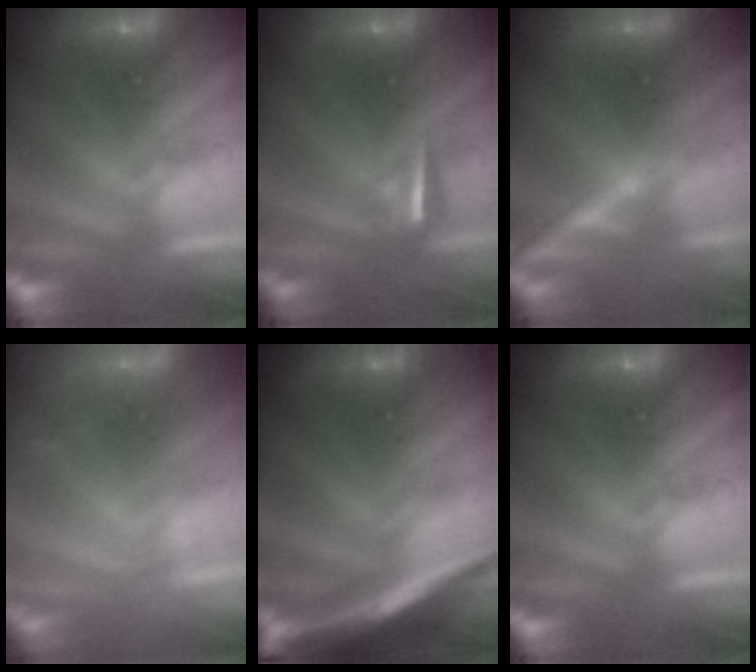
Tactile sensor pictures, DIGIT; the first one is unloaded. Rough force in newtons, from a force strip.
{"total": 4.7}
{"total": 2.2}
{"total": 2.4}
{"total": 7.0}
{"total": 0.0}